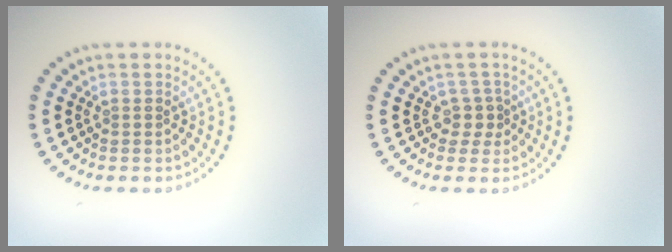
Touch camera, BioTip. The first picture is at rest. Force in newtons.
{"total": 1.6, "press": 1.2, "slide": 1.1}